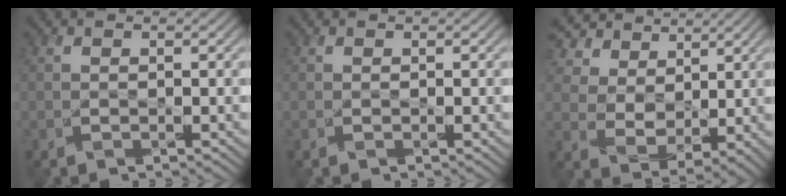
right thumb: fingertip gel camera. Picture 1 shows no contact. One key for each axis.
{"total": 0.0}
{"total": 7.9, "fx": 4.8, "fy": 5.0, "fz": 3.8, "tx": -0.097, "ty": 0.005, "tz": 0.096}